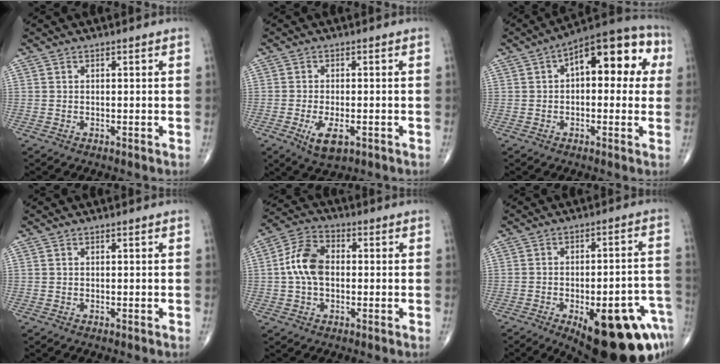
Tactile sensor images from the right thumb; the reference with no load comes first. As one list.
[{"total": 5.4, "force": [-2.1, 2.3, 4.4], "torque": [-0.078, -0.007, -0.030]}, {"total": 15.9, "force": [3.6, 7.7, 13.4], "torque": [-0.135, 0.037, 0.039]}, {"total": 0.0}, {"total": 9.0, "force": [0.0, 5.9, 6.8], "torque": [-0.128, 0.025, -0.009]}, {"total": 24.5, "force": [-11.3, 9.3, 19.6], "torque": [-0.172, 0.049, -0.137]}]